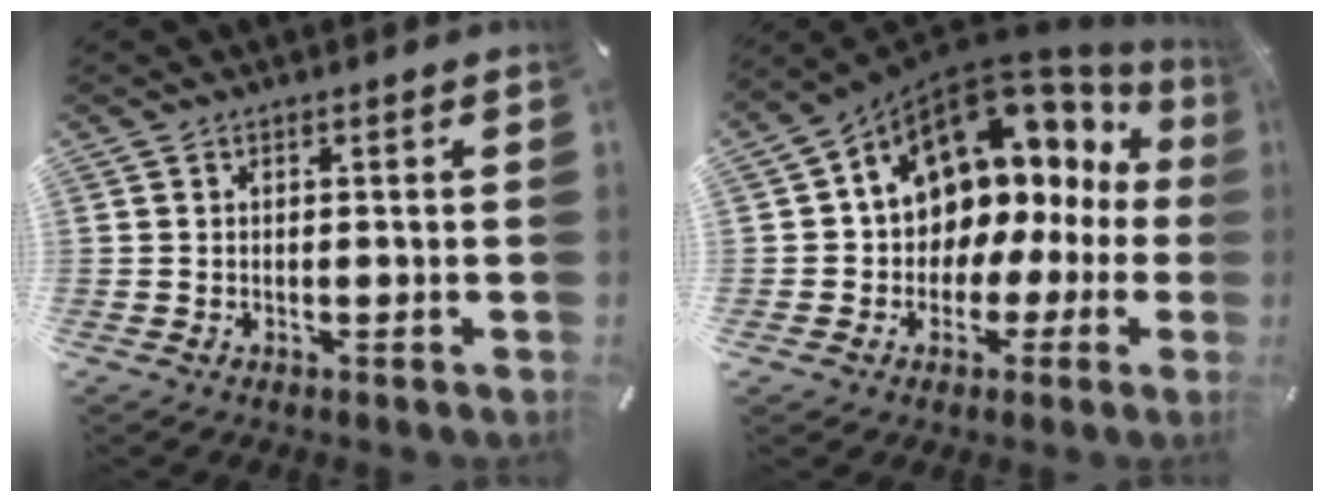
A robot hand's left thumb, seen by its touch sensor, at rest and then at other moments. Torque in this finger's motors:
{"motor_torque": [1.58, 3.43, 1.70, -1.07, 0.52]}